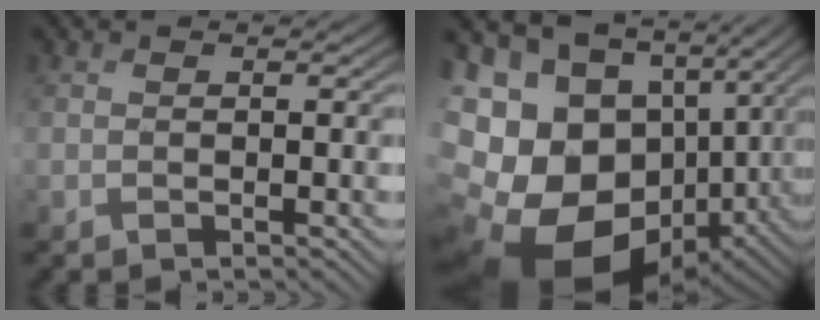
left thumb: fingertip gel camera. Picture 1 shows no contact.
{"total": 21.4, "force": [-3.4, 15.3, 14.6], "torque": [-0.297, -0.033, -0.028]}